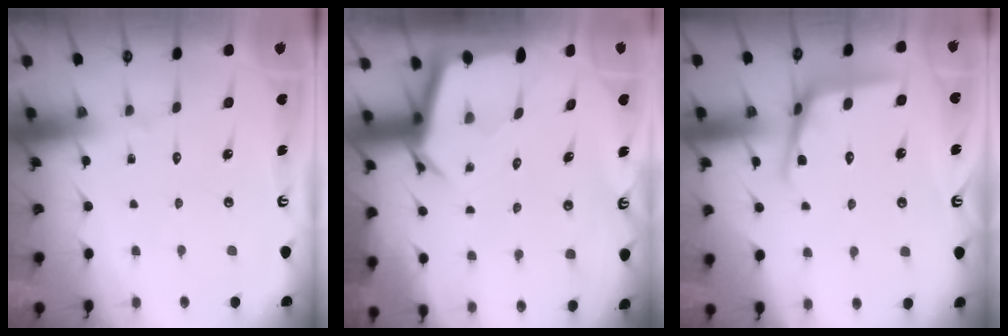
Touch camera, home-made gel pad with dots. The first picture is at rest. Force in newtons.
{"total": 5.5, "press": 5.5, "slide": 0.4}
{"total": 7.8, "press": 7.7, "slide": 1.0}